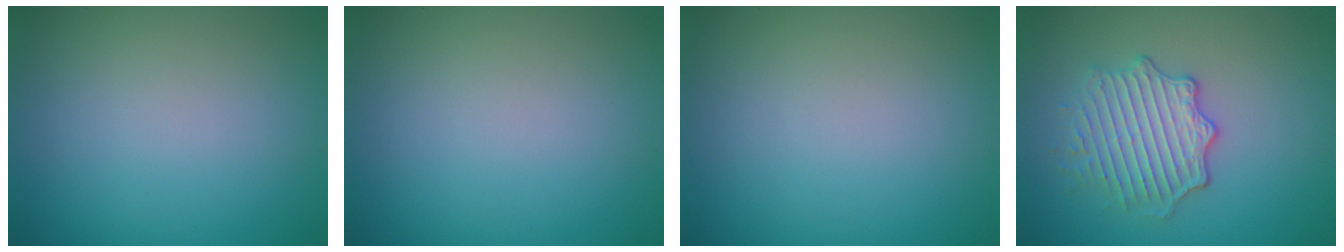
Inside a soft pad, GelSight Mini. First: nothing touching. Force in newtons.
{"total": 0.0}
{"total": 0.0}
{"total": 4.1, "press": 3.4, "slide": 2.3}